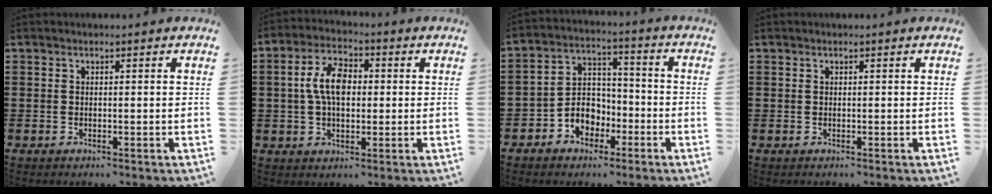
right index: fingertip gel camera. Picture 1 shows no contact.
{"total": 7.3, "force": [0.6, 3.9, 6.2], "torque": [-0.137, 0.011, 0.004]}
{"total": 5.6, "force": [-2.9, 4.5, 1.7], "torque": [-0.046, 0.014, -0.057]}
{"total": 0.0}